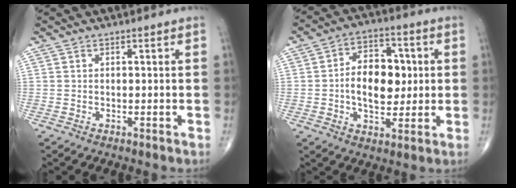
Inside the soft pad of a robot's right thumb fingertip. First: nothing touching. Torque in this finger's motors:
{"motor_torque": [0.02, 0.39, 0.32, 0.04, 0.06]}